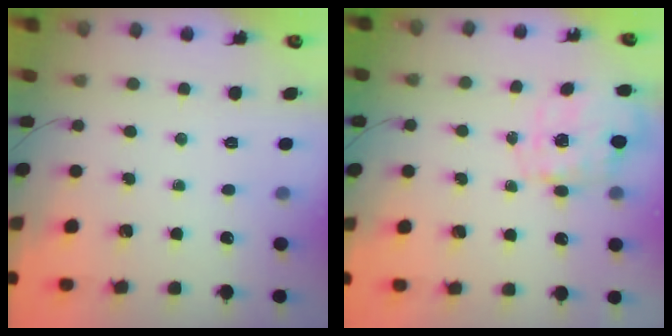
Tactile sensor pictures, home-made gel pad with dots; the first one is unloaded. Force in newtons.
{"total": 2.7, "press": 2.6, "slide": 0.8}